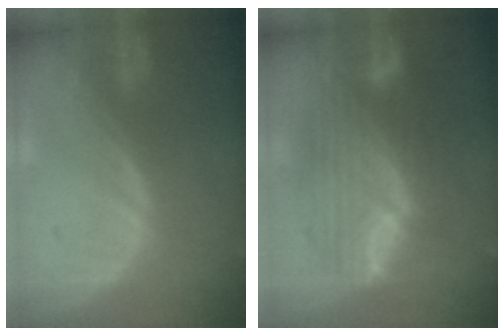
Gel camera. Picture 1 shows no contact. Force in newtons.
{"total": 10.9, "press": 10.9, "slide": 0.8}